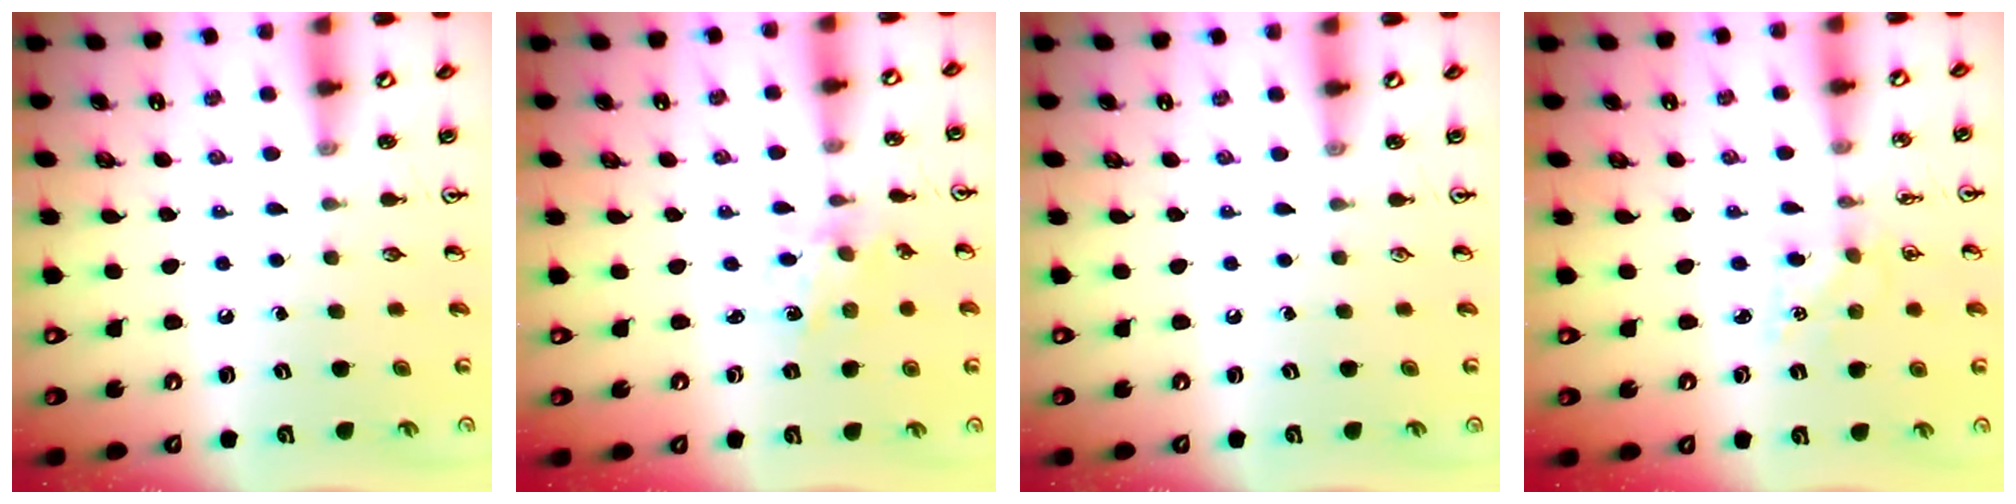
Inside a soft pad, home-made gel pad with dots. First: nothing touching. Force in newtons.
{"total": 1.1, "press": 1.1, "slide": 0.3}
{"total": 0.0}
{"total": 4.8, "press": 4.8, "slide": 0.4}